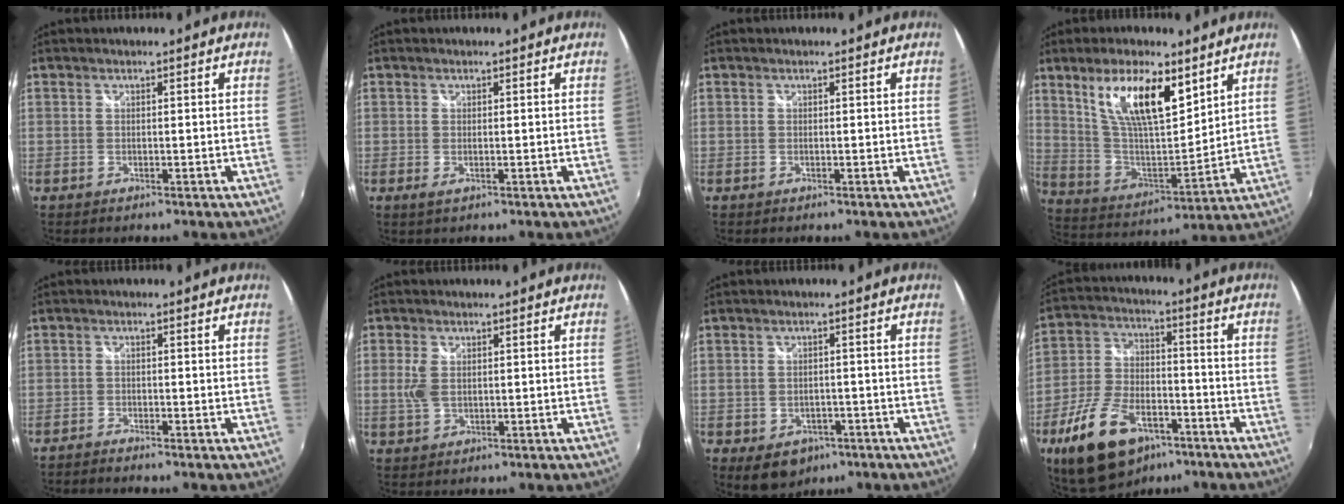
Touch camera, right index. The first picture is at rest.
{"total": 1.1, "force": [-0.2, 0.3, 1.0], "torque": [-0.019, -0.003, -0.003]}
{"total": 0.0}
{"total": 16.5, "force": [9.3, 5.6, 12.4], "torque": [-0.224, 0.001, 0.179]}
{"total": 1.6, "force": [-1.5, -0.1, 0.3], "torque": [-0.016, -0.008, -0.033]}
{"total": 3.4, "force": [0.5, 2.0, 2.7], "torque": [-0.059, 0.001, 0.010]}
{"total": 7.0, "force": [-3.6, 5.2, 3.1], "torque": [-0.063, -0.009, -0.038]}
{"total": 17.5, "force": [-10.4, 9.1, 10.8], "torque": [-0.229, -0.011, -0.179]}